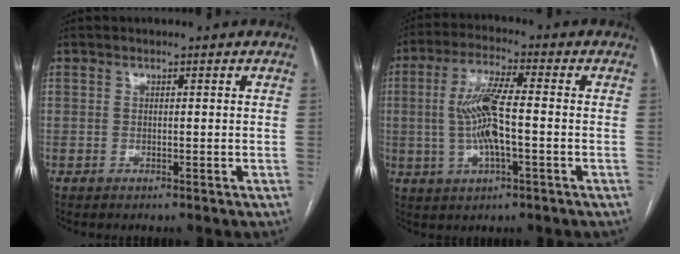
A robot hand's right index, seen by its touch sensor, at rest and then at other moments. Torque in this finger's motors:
{"motor_torque": [0.43, -0.11, 0.48, 0.12]}